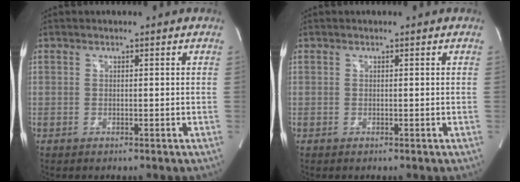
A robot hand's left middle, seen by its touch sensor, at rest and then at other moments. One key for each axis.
{"total": 0.0}